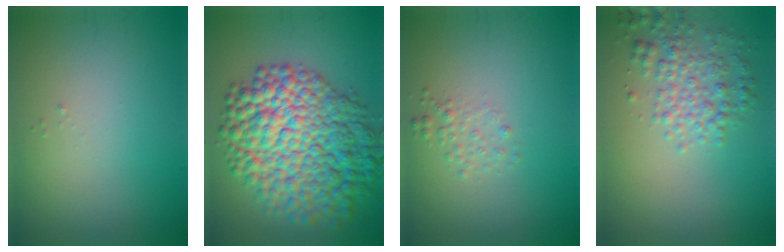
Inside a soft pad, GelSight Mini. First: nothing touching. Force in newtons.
{"total": 13.4, "press": 13.4, "slide": 0.3}
{"total": 1.3, "press": 1.3, "slide": 0.1}
{"total": 3.6, "press": 3.6, "slide": 0.2}